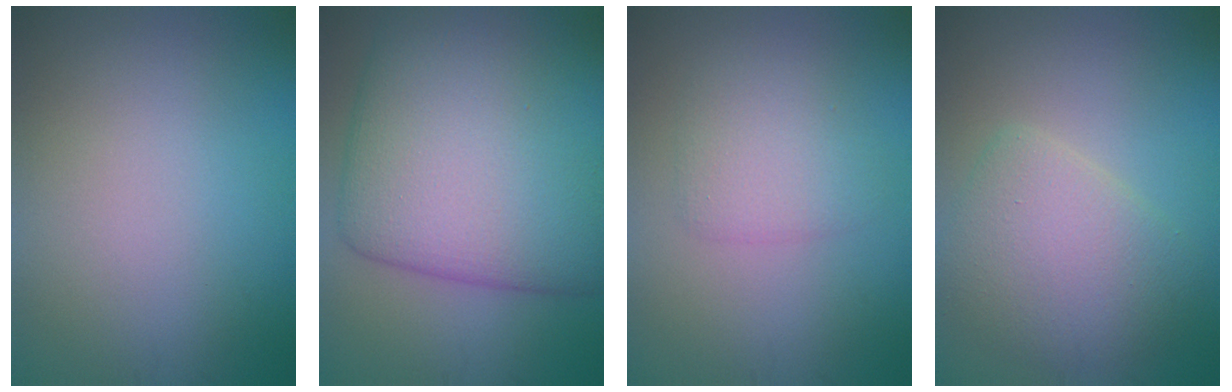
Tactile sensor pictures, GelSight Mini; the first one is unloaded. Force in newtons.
{"total": 14.3, "press": 14.3, "slide": 0.4}
{"total": 2.5, "press": 2.5, "slide": 0.3}
{"total": 4.9, "press": 4.9, "slide": 0.3}